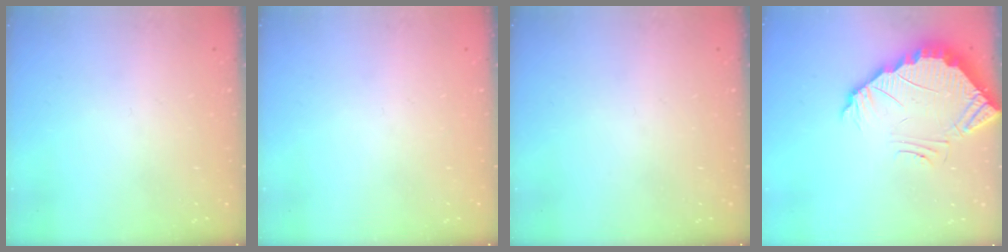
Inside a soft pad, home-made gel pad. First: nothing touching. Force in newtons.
{"total": 0.0}
{"total": 0.0}
{"total": 4.6, "press": 4.6, "slide": 0.3}